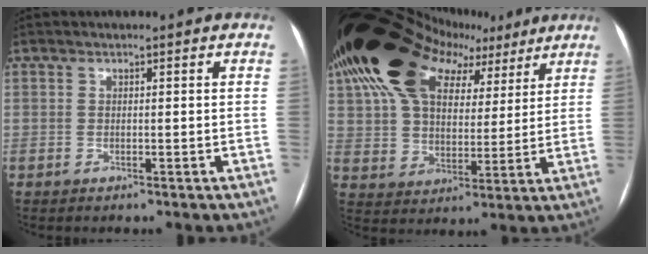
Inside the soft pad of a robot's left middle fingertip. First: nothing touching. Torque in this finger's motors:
{"motor_torque": [2.14, 0.00, 1.06, 0.21]}